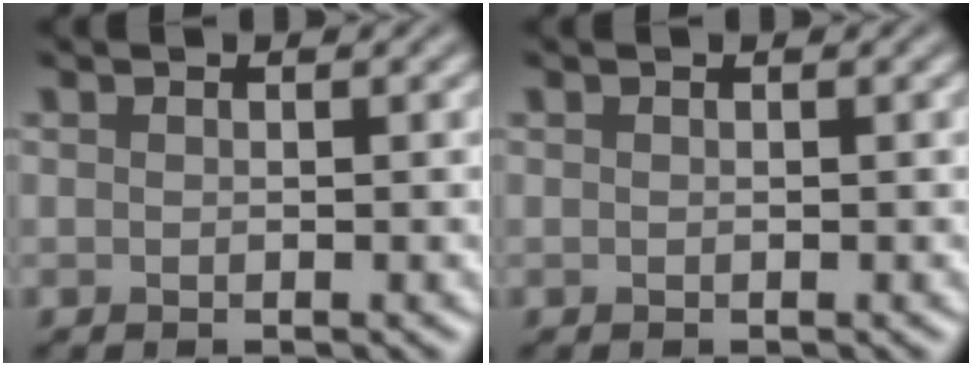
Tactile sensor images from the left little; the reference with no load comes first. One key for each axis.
{"total": 0.0}